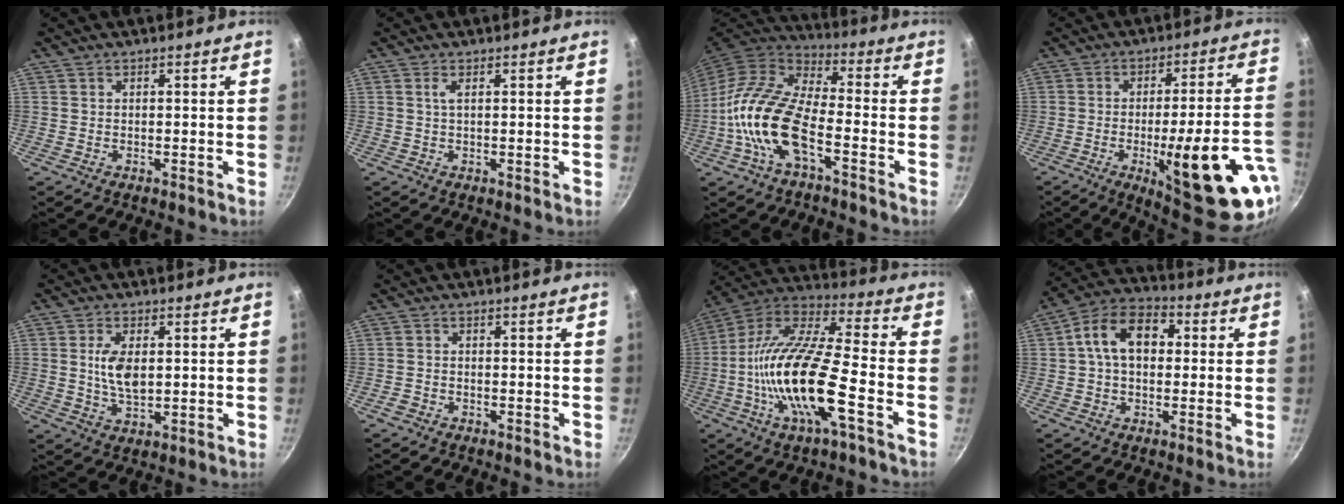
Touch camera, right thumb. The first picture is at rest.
{"total": 1.4, "force": [0.4, 0.1, 1.3], "torque": [-0.028, 0.000, 0.008]}
{"total": 16.3, "force": [-5.3, 7.1, 13.7], "torque": [-0.262, 0.035, -0.117]}
{"total": 23.2, "force": [-7.9, 5.4, 21.1], "torque": [-0.260, 0.017, -0.097]}
{"total": 7.0, "force": [1.0, 3.8, 5.8], "torque": [-0.106, -0.009, 0.021]}
{"total": 1.4, "force": [-1.0, 0.8, 0.5], "torque": [-0.019, 0.009, -0.023]}
{"total": 21.6, "force": [-6.0, 6.0, 19.9], "torque": [-0.375, 0.034, -0.132]}
{"total": 12.0, "force": [1.6, 8.2, 8.6], "torque": [-0.114, 0.031, 0.007]}